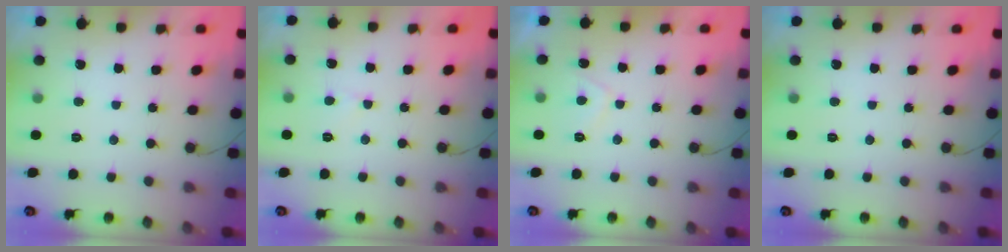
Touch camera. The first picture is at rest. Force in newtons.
{"total": 4.6, "press": 4.6, "slide": 0.5}
{"total": 3.7, "press": 3.6, "slide": 0.8}
{"total": 0.0}